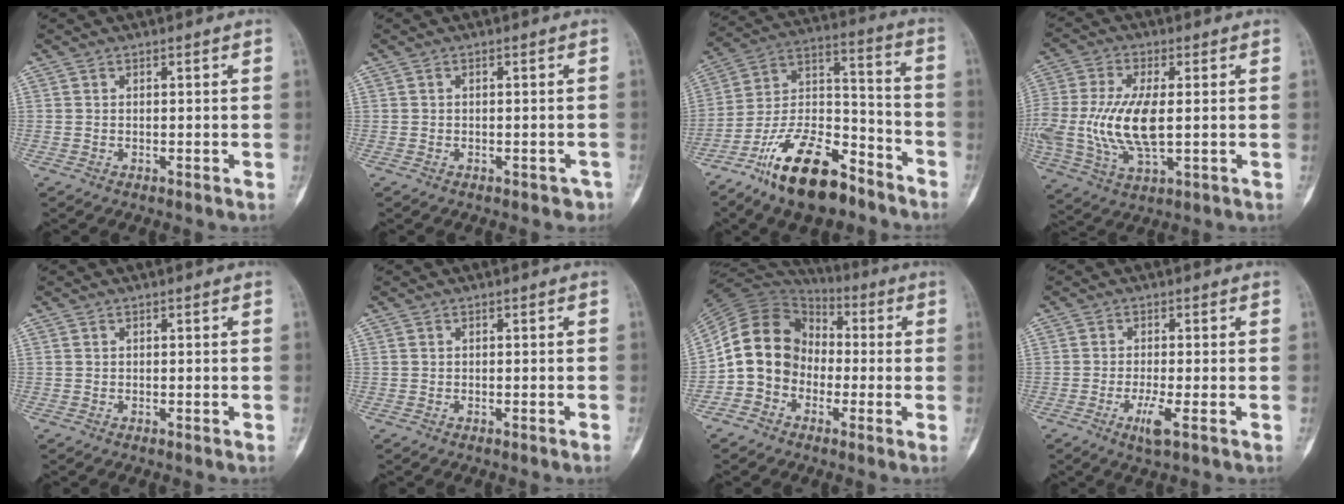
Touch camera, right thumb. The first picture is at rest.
{"total": 2.0, "force": [-1.4, 1.3, 0.8], "torque": [0.001, 0.010, -0.014]}
{"total": 19.6, "force": [-13.1, 8.3, 11.9], "torque": [-0.201, 0.091, -0.233]}
{"total": 15.5, "force": [-0.4, 6.8, 14.0], "torque": [-0.324, -0.014, -0.002]}
{"total": 0.0}
{"total": 0.6, "force": [-0.5, -0.1, 0.4], "torque": [-0.009, 0.005, -0.004]}
{"total": 13.5, "force": [-2.0, 11.4, 7.0], "torque": [-0.112, 0.043, -0.050]}
{"total": 3.7, "force": [-1.5, 0.3, 3.4], "torque": [-0.074, -0.009, -0.032]}